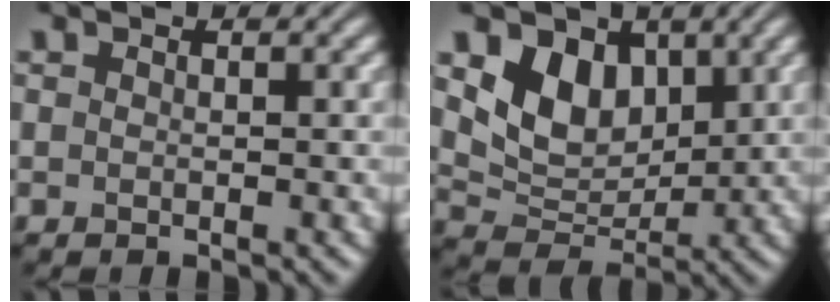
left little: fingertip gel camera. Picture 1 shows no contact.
{"total": 5.6, "force": [2.2, 4.1, 3.2], "torque": [-0.059, -0.011, 0.036]}